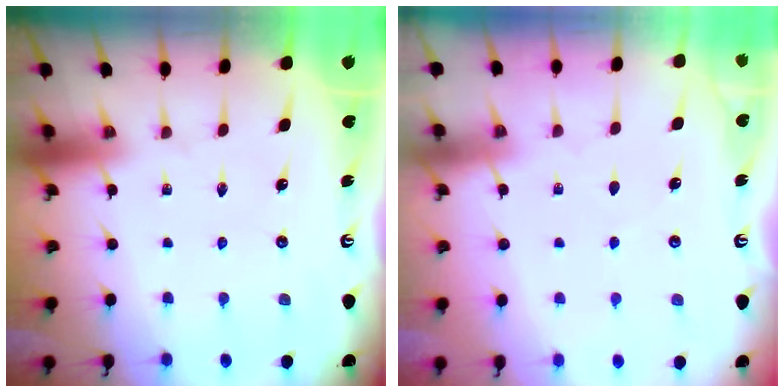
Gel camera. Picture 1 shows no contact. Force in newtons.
{"total": 2.1, "press": 2.0, "slide": 0.3}